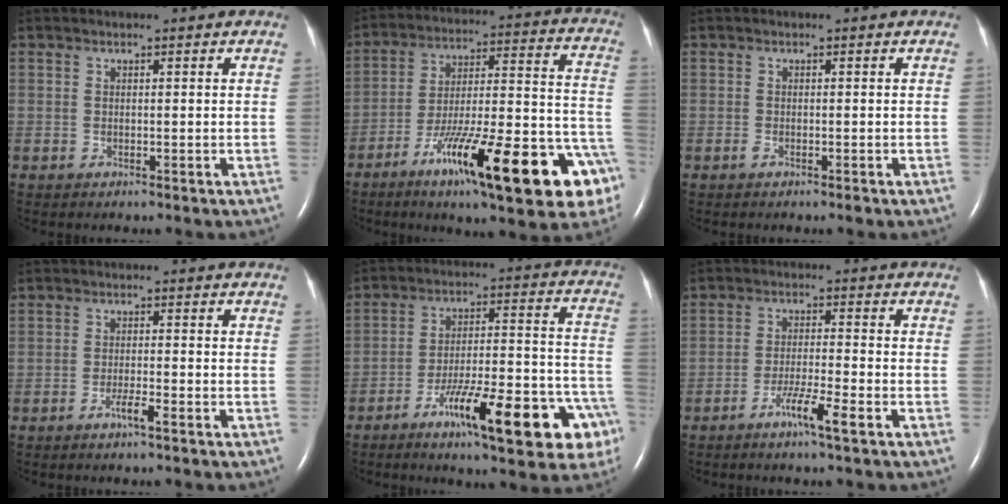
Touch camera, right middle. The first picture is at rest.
{"total": 25.2, "force": [-13.2, 3.9, 21.1], "torque": [-0.234, 0.007, -0.201]}
{"total": 1.0, "force": [-0.6, 0.1, 0.7], "torque": [-0.016, -0.003, -0.011]}
{"total": 2.2, "force": [-1.4, -0.1, 1.7], "torque": [-0.033, -0.001, -0.026]}
{"total": 19.4, "force": [-10.2, 3.5, 16.1], "torque": [-0.173, 0.025, -0.142]}
{"total": 4.9, "force": [-3.0, -0.4, 3.9], "torque": [-0.073, -0.006, -0.057]}